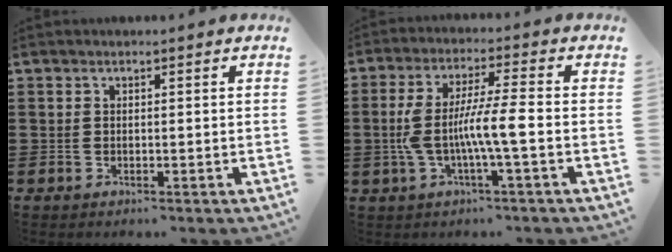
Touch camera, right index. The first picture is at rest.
{"total": 7.8, "force": [-1.8, 0.5, 7.6], "torque": [-0.153, -0.007, -0.042]}